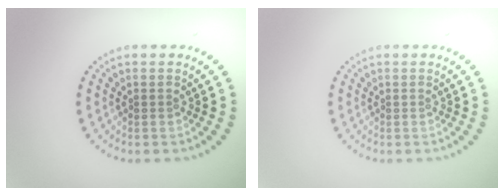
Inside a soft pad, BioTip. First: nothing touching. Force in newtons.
{"total": 0.0}